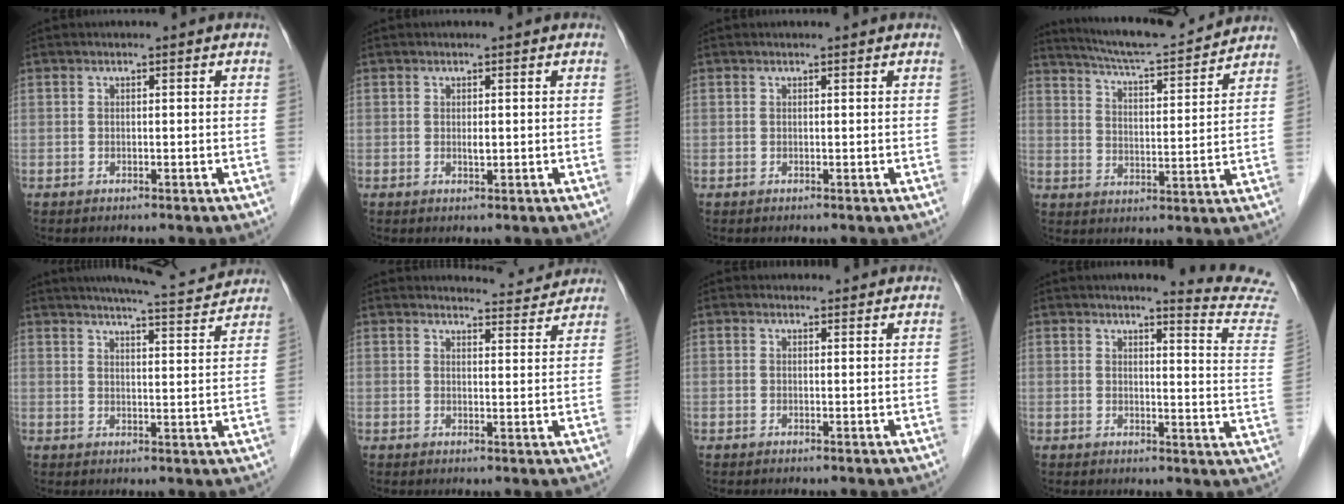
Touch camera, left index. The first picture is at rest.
{"total": 0.8, "force": [0.0, 0.3, 0.7], "torque": [-0.013, -0.006, 0.001]}
{"total": 0.7, "force": [0.6, 0.1, 0.3], "torque": [-0.007, 0.011, 0.012]}
{"total": 14.7, "force": [13.7, 0.8, 5.1], "torque": [-0.090, 0.005, 0.206]}
{"total": 12.4, "force": [11.6, 0.8, 4.3], "torque": [-0.066, 0.002, 0.143]}
{"total": 7.2, "force": [7.2, 0.9, 0.3], "torque": [0.003, -0.005, 0.075]}
{"total": 2.7, "force": [2.6, 1.0, 0.1], "torque": [-0.001, 0.014, 0.031]}
{"total": 12.4, "force": [12.0, -1.4, 2.7], "torque": [-0.024, -0.107, 0.112]}